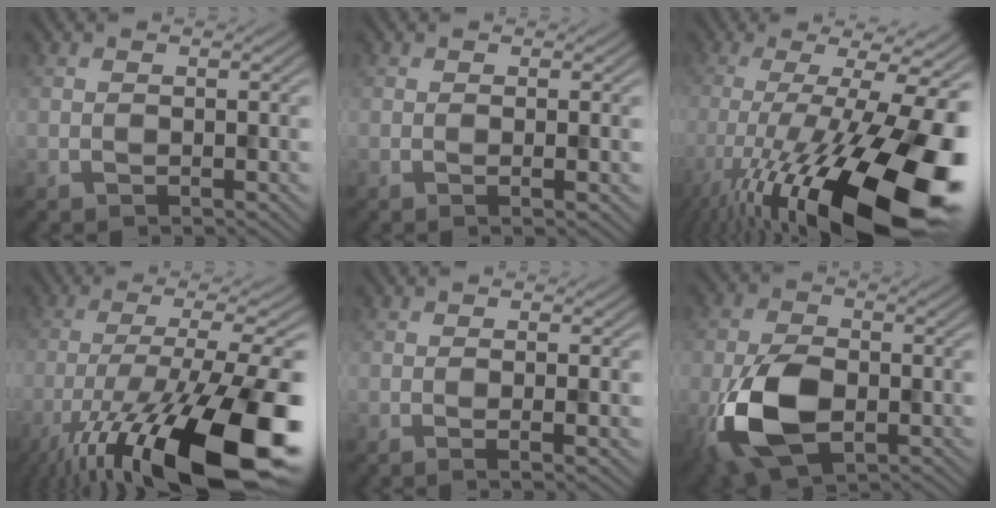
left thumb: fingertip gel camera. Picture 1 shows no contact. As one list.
[{"total": 1.1, "force": [0.1, 0.1, 1.1], "torque": [-0.022, 0.000, -0.004]}, {"total": 21.6, "force": [-9.1, 5.5, 18.8], "torque": [-0.298, -0.018, -0.153]}, {"total": 19.8, "force": [-10.7, 5.0, 16.0], "torque": [-0.269, -0.015, -0.185]}, {"total": 2.0, "force": [0.0, 0.3, 2.0], "torque": [-0.031, 0.002, -0.008]}, {"total": 11.6, "force": [-3.5, 6.8, 8.7], "torque": [-0.209, -0.029, -0.067]}]